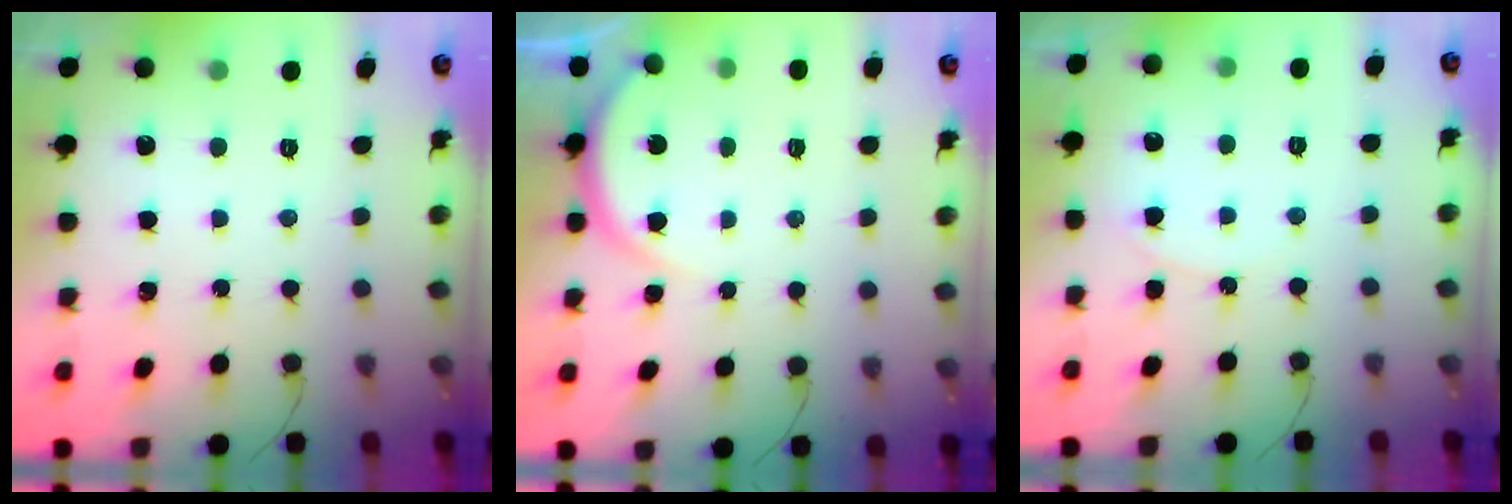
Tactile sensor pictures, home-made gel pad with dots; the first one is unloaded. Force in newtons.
{"total": 4.4, "press": 4.4, "slide": 0.5}
{"total": 3.9, "press": 3.9, "slide": 0.5}